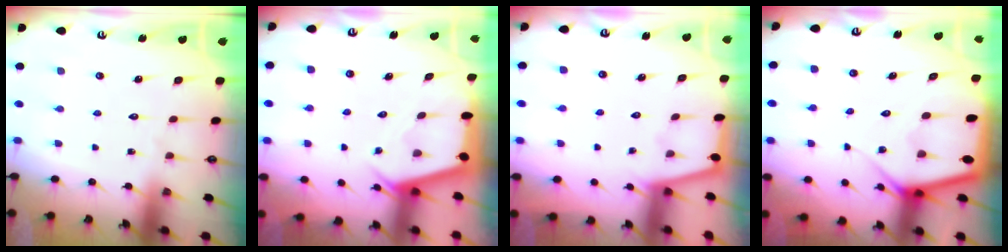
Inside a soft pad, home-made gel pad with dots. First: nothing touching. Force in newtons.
{"total": 2.8, "press": 2.8, "slide": 0.4}
{"total": 1.2, "press": 1.1, "slide": 0.3}
{"total": 6.7, "press": 6.7, "slide": 0.5}